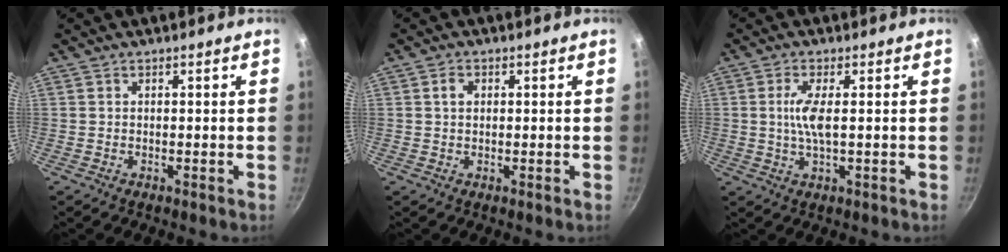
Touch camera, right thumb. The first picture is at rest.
{"total": 2.1, "force": [0.5, 1.6, 1.3], "torque": [-0.017, 0.005, 0.007]}
{"total": 5.1, "force": [0.5, 1.4, 4.9], "torque": [-0.109, 0.000, 0.010]}